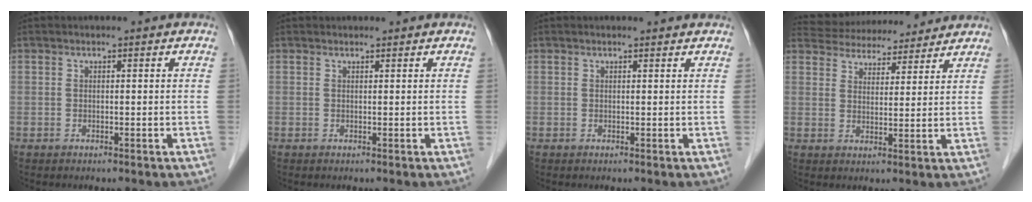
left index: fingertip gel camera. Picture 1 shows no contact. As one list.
[{"total": 0.6, "force": [0.6, 0.2, 0.0], "torque": [-0.006, 0.006, 0.010]}, {"total": 2.0, "force": [2.0, 0.3, 0.4], "torque": [-0.012, 0.006, 0.017]}, {"total": 13.1, "force": [12.4, 3.4, 2.7], "torque": [-0.041, 0.029, 0.176]}]